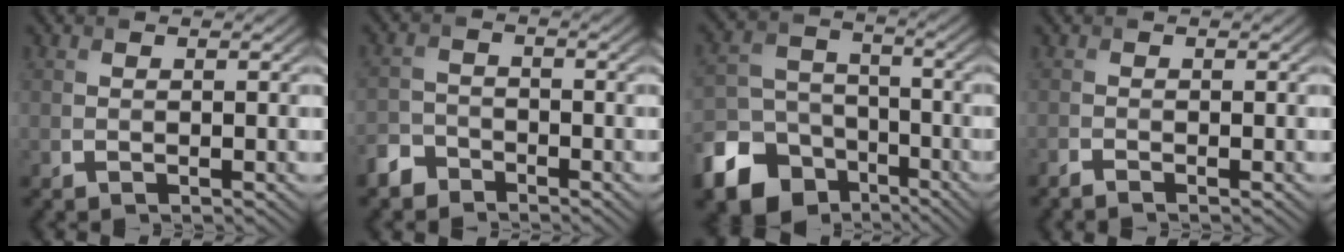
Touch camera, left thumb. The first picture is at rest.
{"total": 3.6, "force": [-2.9, 1.9, 0.9], "torque": [-0.018, 0.000, -0.071]}
{"total": 13.5, "force": [-7.8, 9.5, 5.5], "torque": [-0.164, -0.037, -0.137]}
{"total": 1.0, "force": [-1.0, 0.1, 0.4], "torque": [-0.010, -0.006, -0.024]}